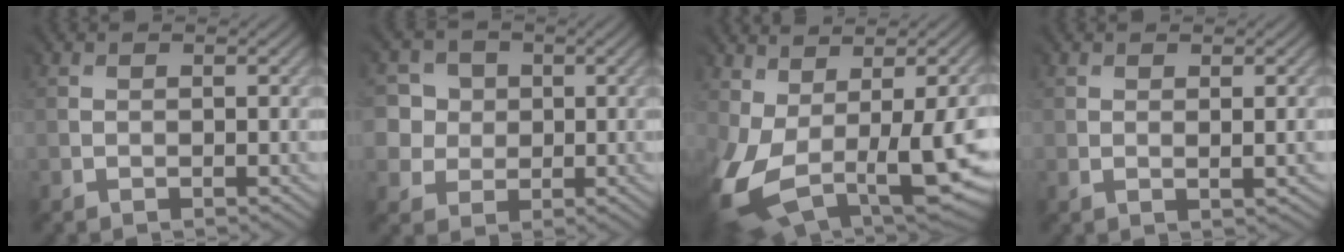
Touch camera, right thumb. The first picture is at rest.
{"total": 5.0, "force": [1.0, 4.8, -0.2], "torque": [-0.028, 0.005, 0.006]}
{"total": 10.7, "force": [-2.5, 5.2, 9.0], "torque": [-0.230, -0.049, -0.021]}
{"total": 0.8, "force": [0.6, -0.3, 0.3], "torque": [-0.016, 0.001, 0.011]}